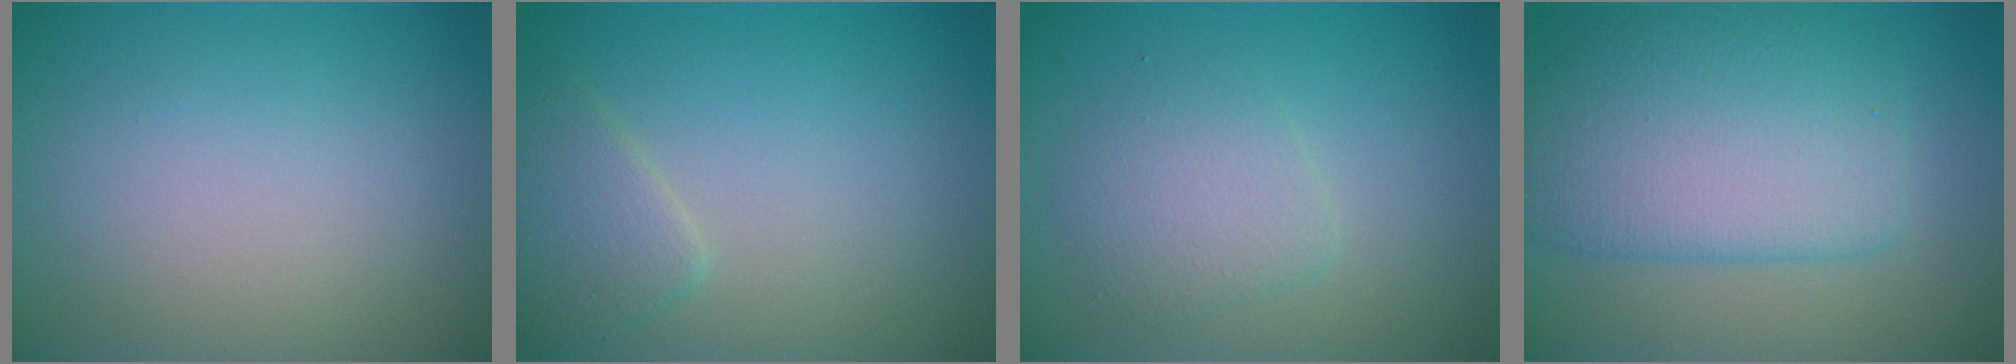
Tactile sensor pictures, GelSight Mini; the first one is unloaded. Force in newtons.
{"total": 2.3, "press": 2.3, "slide": 0.0}
{"total": 2.7, "press": 2.7, "slide": 0.1}
{"total": 7.7, "press": 7.7, "slide": 0.1}